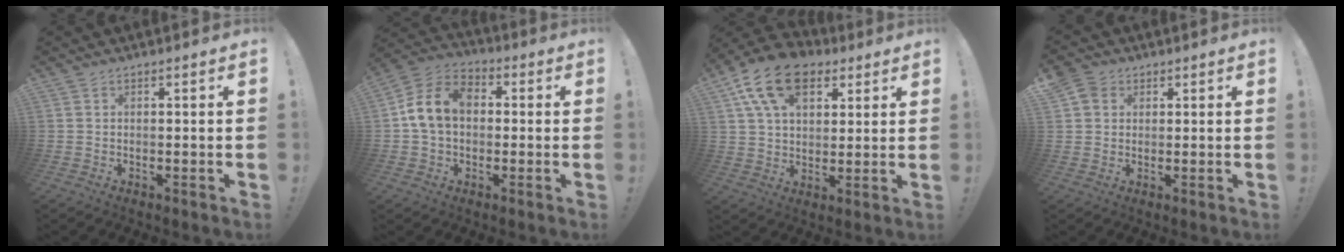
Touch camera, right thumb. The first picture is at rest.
{"total": 12.0, "force": [1.6, 8.7, 8.1], "torque": [-0.153, 0.022, 0.034]}
{"total": 16.4, "force": [8.1, 10.2, 10.0], "torque": [-0.177, -0.028, 0.149]}
{"total": 4.4, "force": [1.9, 3.7, 1.4], "torque": [-0.022, -0.001, 0.036]}